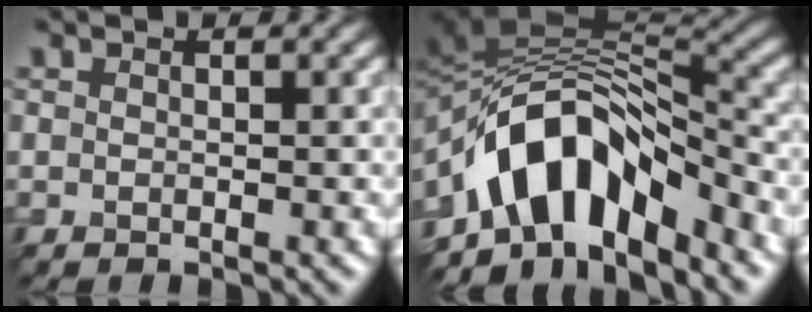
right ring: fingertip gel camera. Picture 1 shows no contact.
{"total": 10.8, "force": [-5.8, 5.6, 7.3], "torque": [-0.130, 0.012, -0.088]}